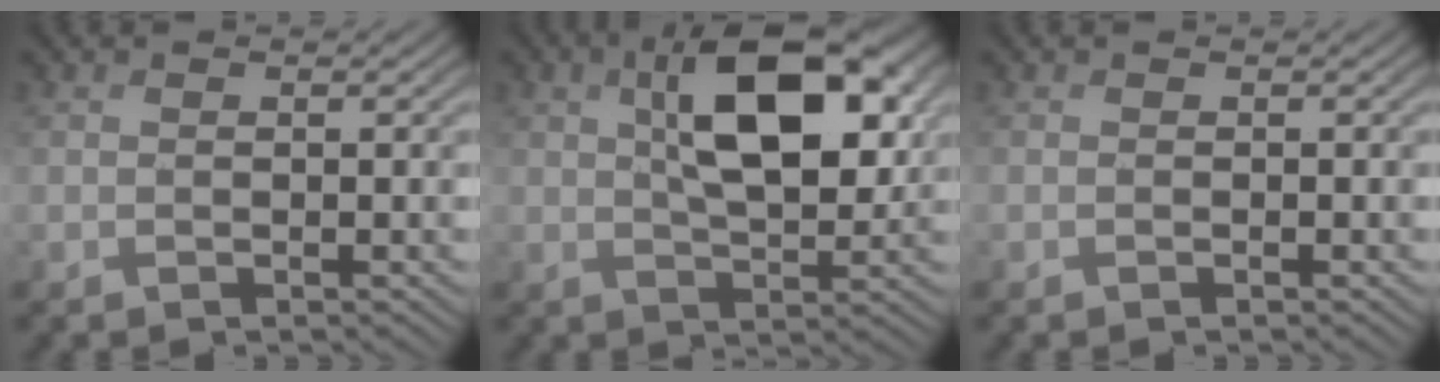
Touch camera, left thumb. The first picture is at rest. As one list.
[{"total": 11.7, "force": [3.5, 5.8, 9.5], "torque": [-0.157, 0.007, 0.055]}, {"total": 0.0}]